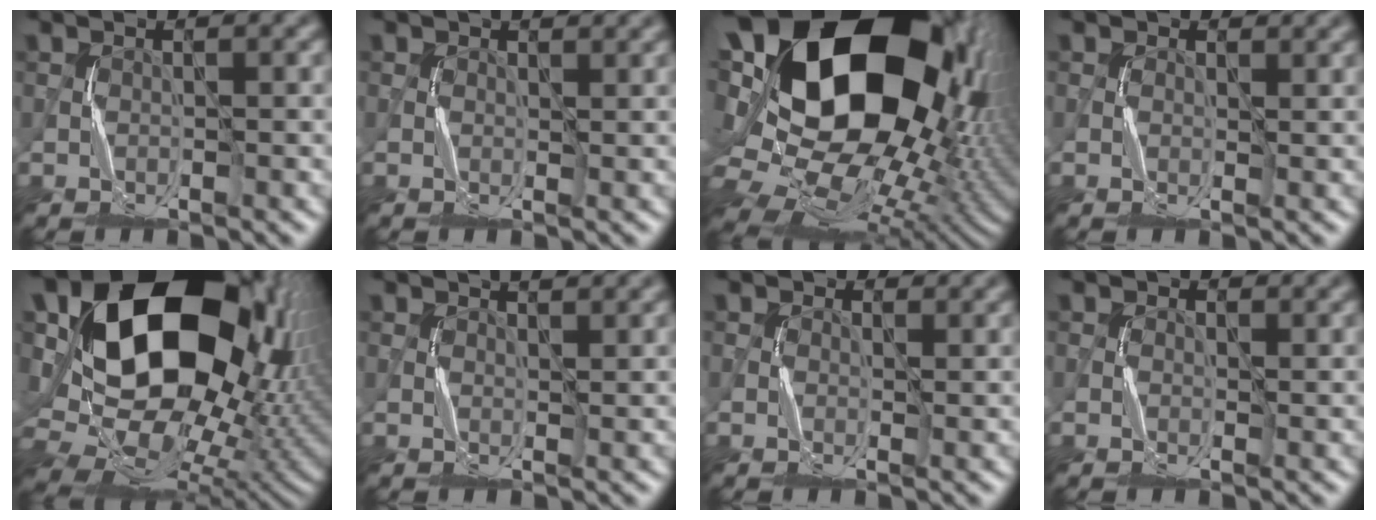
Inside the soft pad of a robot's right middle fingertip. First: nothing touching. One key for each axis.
{"total": 1.7, "fx": 1.2, "fy": 0.8, "fz": 0.9, "tx": -0.015, "ty": 0.001, "tz": 0.018}
{"total": 22.6, "fx": 5.5, "fy": 14.7, "fz": 16.2, "tx": -0.318, "ty": 0.001, "tz": 0.122}
{"total": 1.6, "fx": 1.1, "fy": 1.0, "fz": 0.5, "tx": -0.006, "ty": -0.004, "tz": 0.014}
{"total": 20.9, "fx": 5.9, "fy": 14.6, "fz": 13.7, "tx": -0.269, "ty": 0.007, "tz": 0.128}
{"total": 2.0, "fx": 1.7, "fy": 0.5, "fz": 1.1, "tx": -0.012, "ty": -0.003, "tz": 0.022}
{"total": 1.8, "fx": 1.3, "fy": 1.1, "fz": 0.6, "tx": -0.008, "ty": -0.005, "tz": 0.015}
{"total": 1.3, "fx": 0.8, "fy": 0.9, "fz": 0.5, "tx": -0.005, "ty": -0.003, "tz": 0.008}